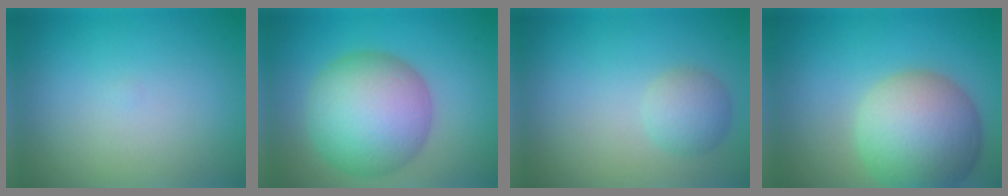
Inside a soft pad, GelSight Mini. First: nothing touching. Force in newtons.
{"total": 9.7, "press": 9.7, "slide": 0.4}
{"total": 2.4, "press": 2.4, "slide": 0.0}
{"total": 9.0, "press": 9.0, "slide": 0.6}